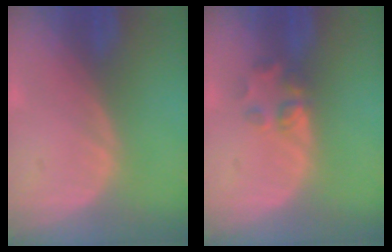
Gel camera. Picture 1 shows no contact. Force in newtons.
{"total": 2.7, "press": 2.6, "slide": 0.9}